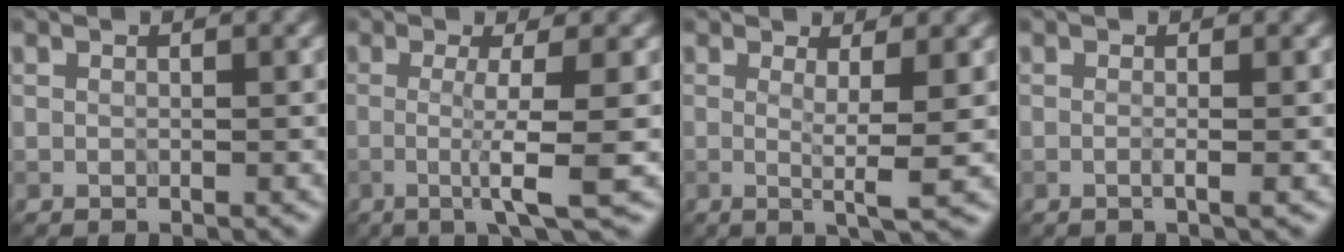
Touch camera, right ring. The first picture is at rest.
{"total": 4.6, "force": [-0.8, 0.5, 4.5], "torque": [-0.075, -0.003, -0.021]}
{"total": 3.8, "force": [0.2, 0.5, 3.7], "torque": [-0.064, -0.007, 0.000]}
{"total": 1.6, "force": [0.1, 0.7, 1.4], "torque": [0.001, -0.003, -0.018]}